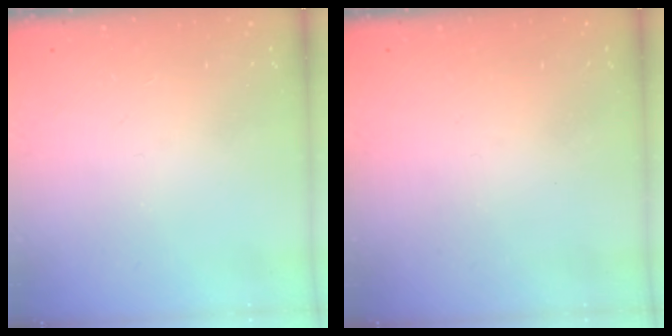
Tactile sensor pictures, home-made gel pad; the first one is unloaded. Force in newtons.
{"total": 0.8, "press": 0.7, "slide": 0.3}